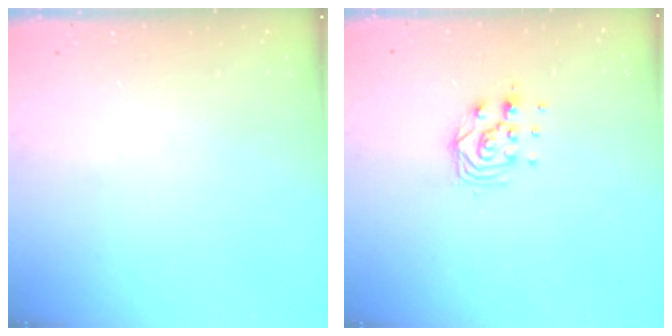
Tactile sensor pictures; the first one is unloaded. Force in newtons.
{"total": 8.4, "press": 8.3, "slide": 0.8}